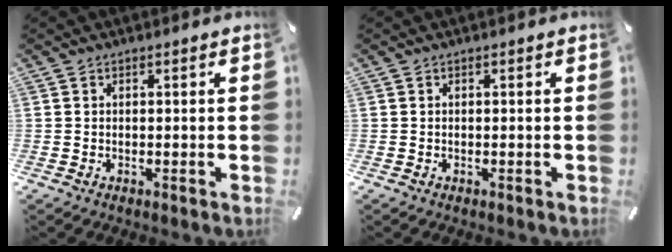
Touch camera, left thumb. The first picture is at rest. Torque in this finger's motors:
{"motor_torque": [-0.11, 0.11, 0.08, 0.01, 0.00]}